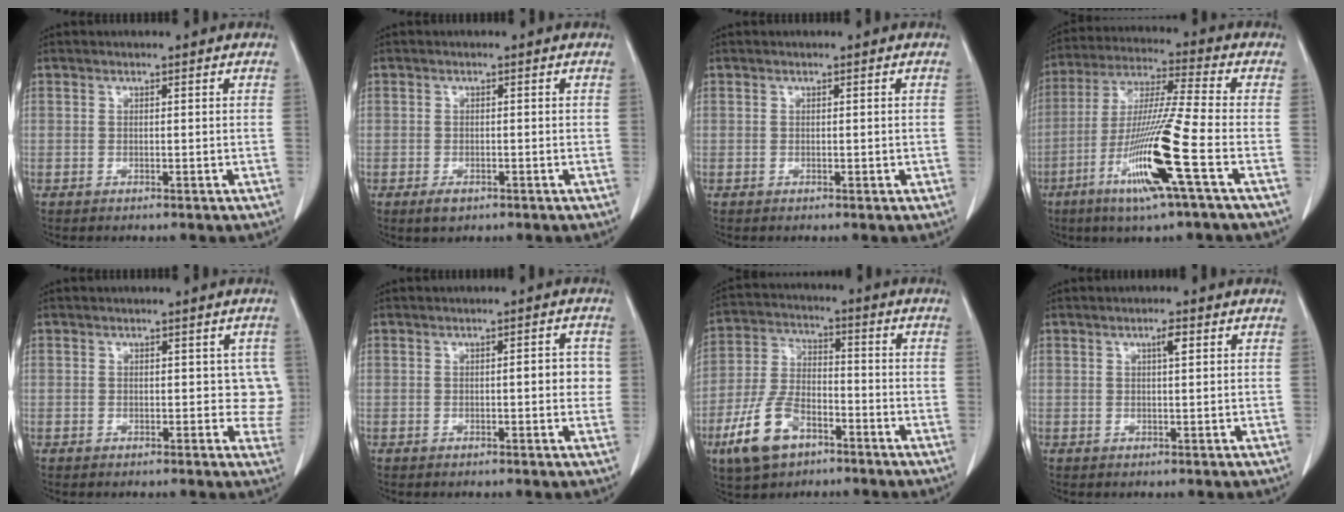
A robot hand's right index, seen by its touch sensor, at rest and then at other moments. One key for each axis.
{"total": 1.9, "fx": -1.1, "fy": 1.1, "fz": 1.1, "tx": -0.019, "ty": 0.000, "tz": -0.012}
{"total": 0.5, "fx": -0.1, "fy": 0.3, "fz": 0.4, "tx": -0.006, "ty": 0.001, "tz": 0.000}
{"total": 15.3, "fx": -5.9, "fy": -1.1, "fz": 14.0, "tx": -0.284, "ty": -0.023, "tz": -0.116}
{"total": 3.5, "fx": 0.4, "fy": 2.4, "fz": 2.5, "tx": -0.002, "ty": 0.007, "tz": 0.001}
{"total": 3.2, "fx": 0.0, "fy": 1.1, "fz": 3.0, "tx": -0.034, "ty": 0.004, "tz": -0.002}
{"total": 11.1, "fx": -6.1, "fy": 5.7, "fz": 7.3, "tx": -0.169, "ty": 0.001, "tz": -0.115}
{"total": 1.8, "fx": 0.8, "fy": 0.2, "fz": 1.6, "tx": -0.029, "ty": 0.001, "tz": 0.012}